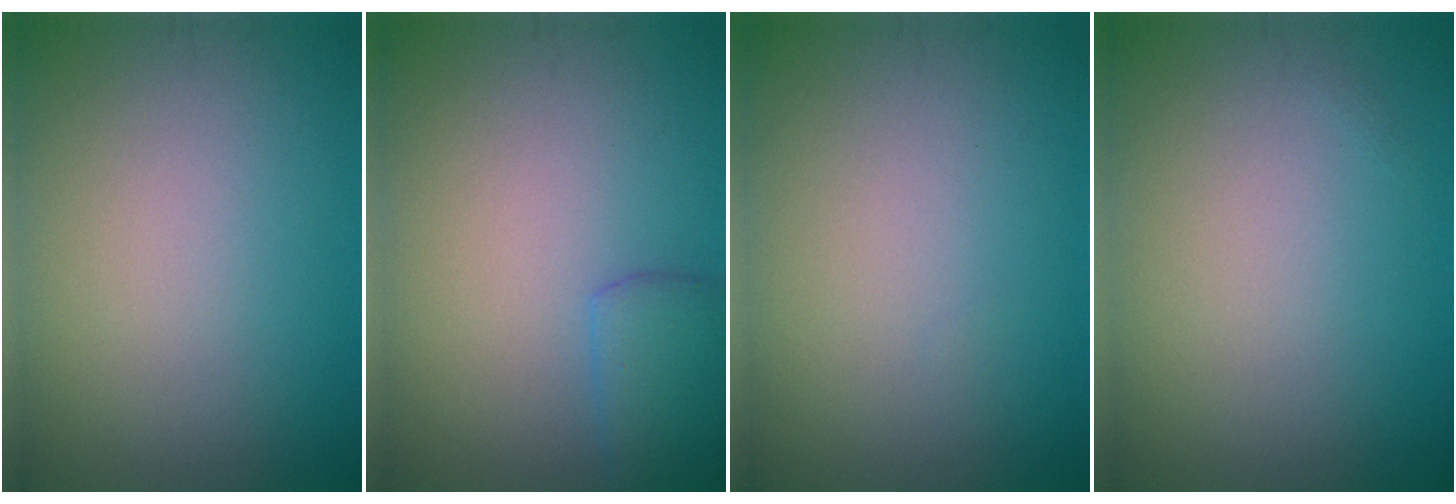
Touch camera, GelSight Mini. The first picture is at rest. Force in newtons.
{"total": 2.5, "press": 2.5, "slide": 0.2}
{"total": 0.0}
{"total": 0.0}